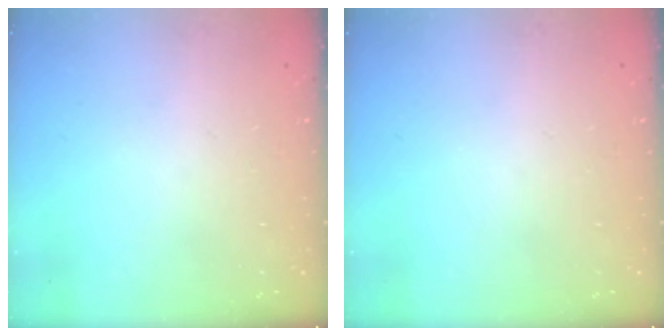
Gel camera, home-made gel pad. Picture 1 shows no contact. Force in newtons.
{"total": 0.0}